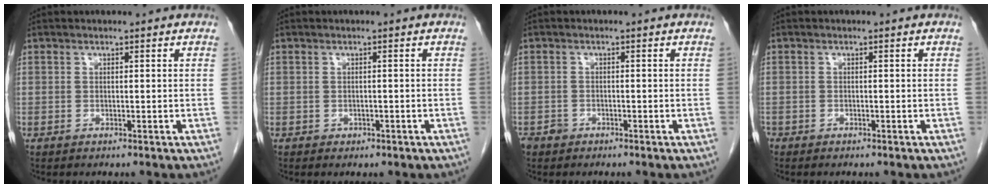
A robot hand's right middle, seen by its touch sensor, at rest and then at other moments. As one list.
[{"total": 0.9, "force": [-0.4, 0.7, 0.3], "torque": [-0.011, 0.000, -0.001]}, {"total": 1.7, "force": [-1.3, 1.1, 0.2], "torque": [-0.007, 0.003, -0.022]}, {"total": 0.9, "force": [-0.7, 0.5, 0.1], "torque": [-0.006, 0.001, -0.013]}]